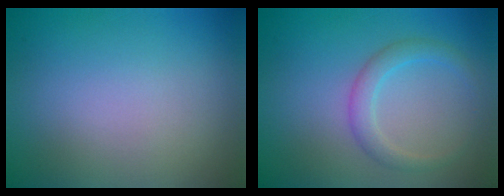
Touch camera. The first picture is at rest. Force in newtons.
{"total": 2.3, "press": 2.2, "slide": 0.1}